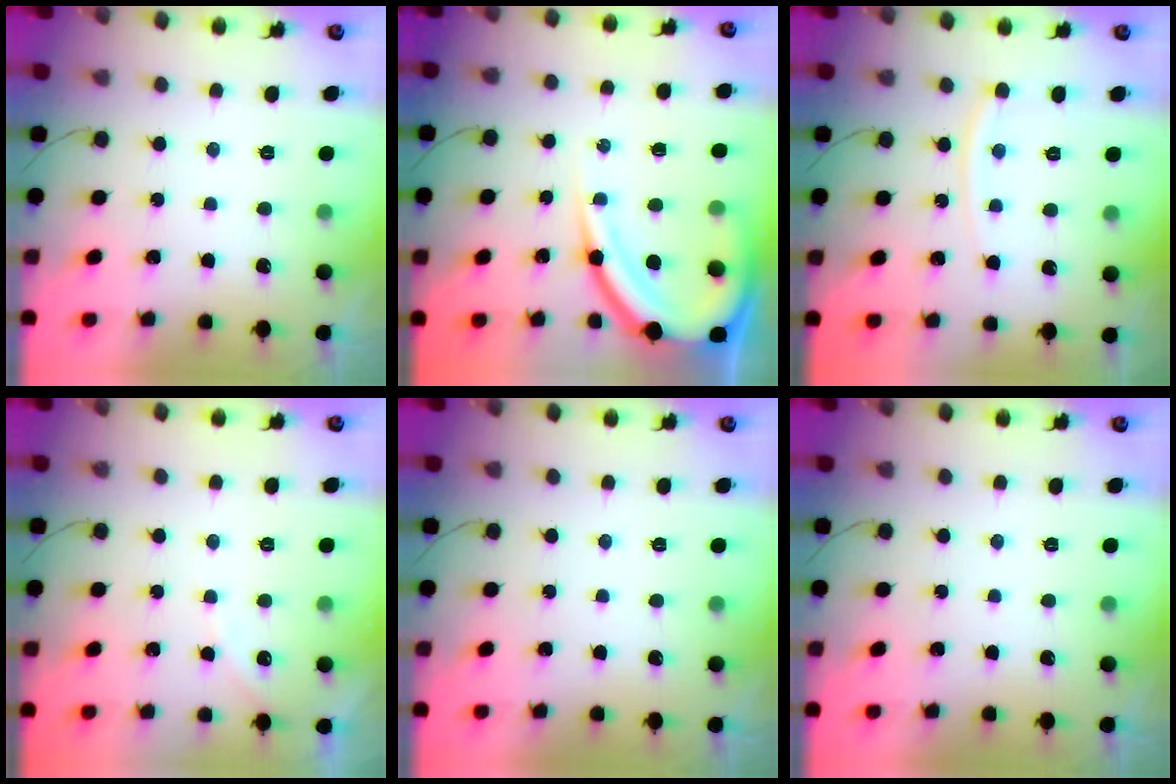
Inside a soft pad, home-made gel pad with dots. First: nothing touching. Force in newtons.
{"total": 16.2, "press": 16.1, "slide": 1.4}
{"total": 7.4, "press": 7.3, "slide": 0.9}
{"total": 3.9, "press": 3.9, "slide": 0.7}
{"total": 0.0}
{"total": 0.0}